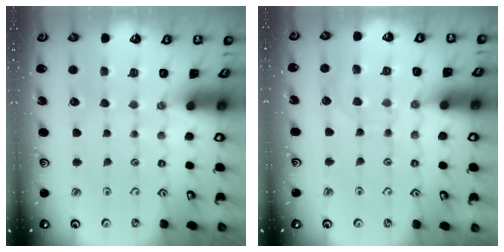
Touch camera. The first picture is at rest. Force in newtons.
{"total": 6.9, "press": 6.8, "slide": 0.5}